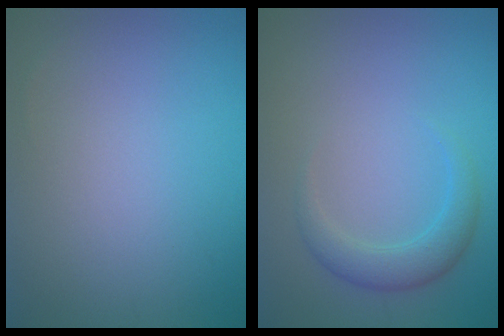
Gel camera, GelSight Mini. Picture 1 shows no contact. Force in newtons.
{"total": 2.5, "press": 2.5, "slide": 0.0}